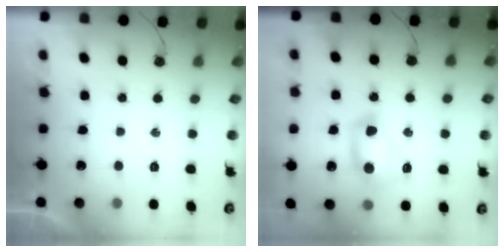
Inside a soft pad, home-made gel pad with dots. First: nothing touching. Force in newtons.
{"total": 16.3, "press": 11.7, "slide": 11.3}